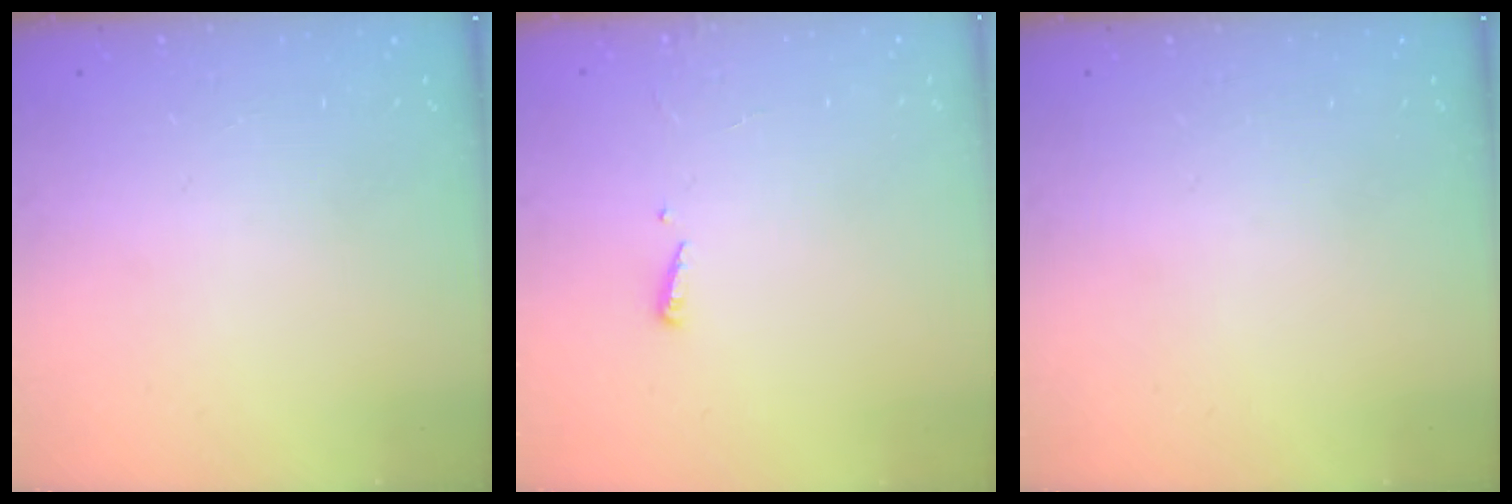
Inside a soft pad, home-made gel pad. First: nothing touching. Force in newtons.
{"total": 2.4, "press": 2.4, "slide": 0.2}
{"total": 0.0}